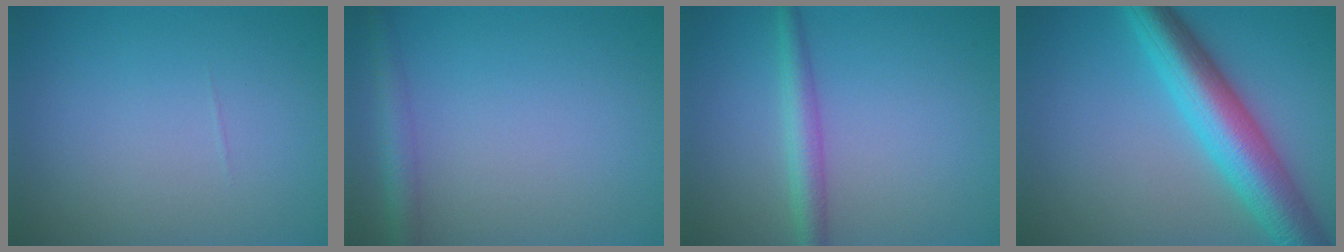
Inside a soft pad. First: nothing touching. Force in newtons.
{"total": 2.6, "press": 2.6, "slide": 0.0}
{"total": 2.7, "press": 2.7, "slide": 0.1}
{"total": 8.2, "press": 8.2, "slide": 0.2}